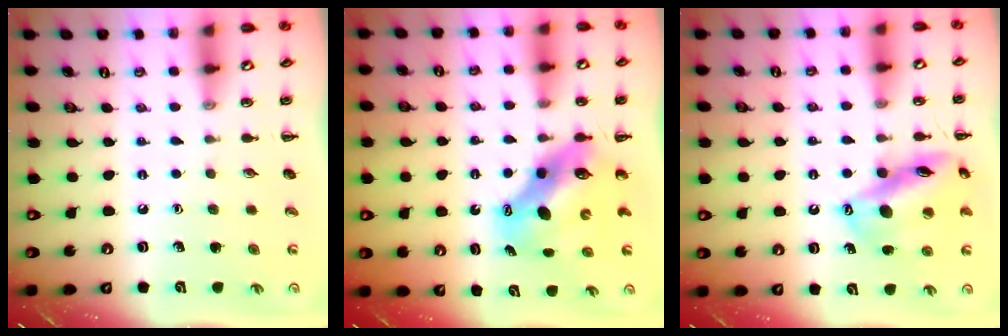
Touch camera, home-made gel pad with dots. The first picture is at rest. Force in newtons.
{"total": 8.9, "press": 8.6, "slide": 2.3}
{"total": 15.0, "press": 14.6, "slide": 3.4}